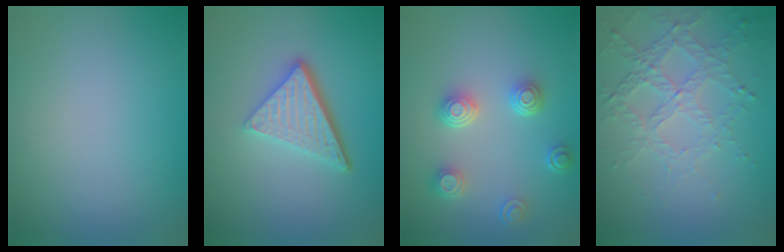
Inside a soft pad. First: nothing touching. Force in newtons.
{"total": 5.4, "press": 3.6, "slide": 4.0}
{"total": 4.0, "press": 3.2, "slide": 2.5}
{"total": 4.7, "press": 3.3, "slide": 3.4}